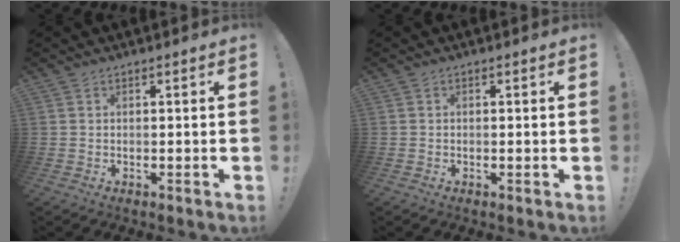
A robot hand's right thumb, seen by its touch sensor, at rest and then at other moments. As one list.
[{"total": 0.6, "force": [-0.2, 0.3, 0.4], "torque": [-0.008, 0.001, -0.004]}]